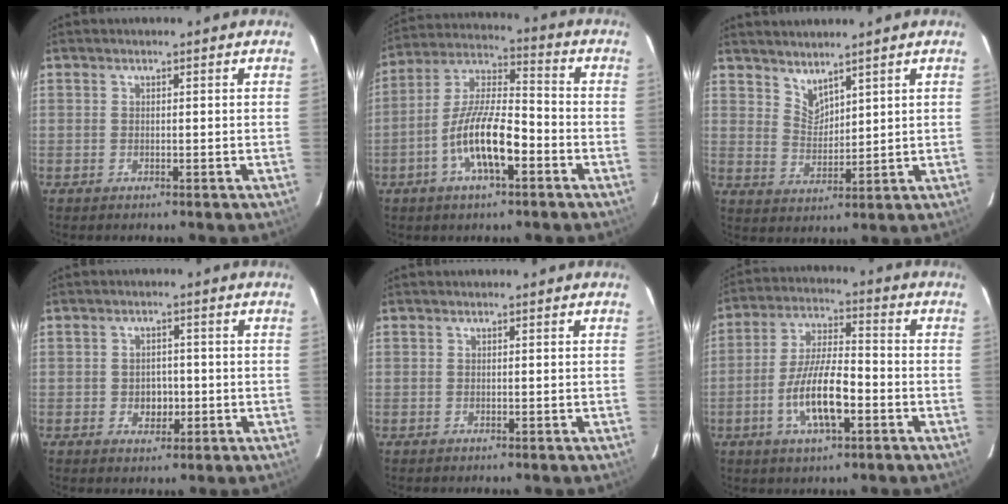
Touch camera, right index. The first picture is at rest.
{"total": 13.1, "force": [-5.3, 3.9, 11.3], "torque": [-0.227, 0.002, -0.100]}
{"total": 4.5, "force": [4.0, 1.4, 1.4], "torque": [-0.022, -0.005, 0.078]}
{"total": 3.7, "force": [-0.8, 3.0, 1.9], "torque": [-0.034, 0.006, -0.007]}
{"total": 0.0}
{"total": 11.6, "force": [-4.2, 3.4, 10.2], "torque": [-0.205, -0.002, -0.075]}